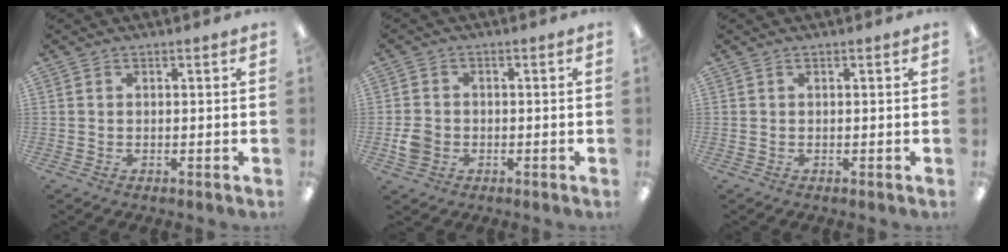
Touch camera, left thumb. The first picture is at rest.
{"total": 4.2, "force": [-1.4, 3.6, 1.8], "torque": [-0.027, 0.002, -0.026]}
{"total": 0.0}